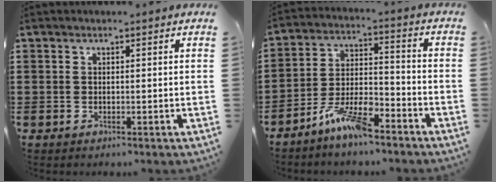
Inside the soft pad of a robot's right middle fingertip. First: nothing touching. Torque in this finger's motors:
{"motor_torque": [2.14, 0.00, 0.27, 0.17]}